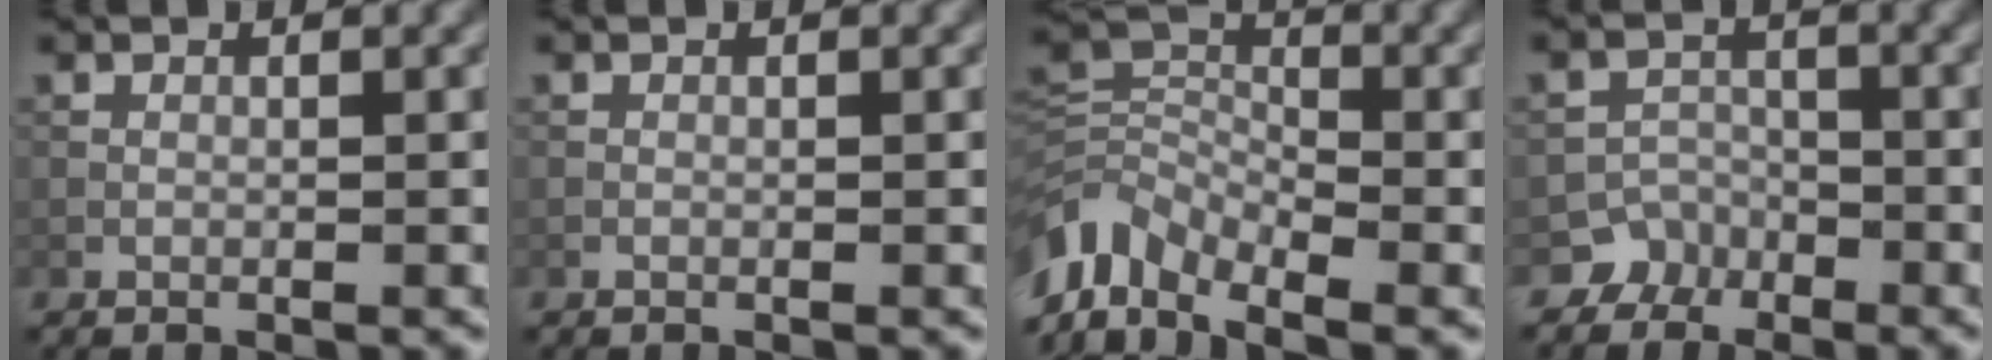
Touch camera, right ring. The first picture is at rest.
{"total": 0.0}
{"total": 6.8, "force": [-4.6, 3.7, 3.4], "torque": [-0.069, -0.002, -0.106]}
{"total": 3.7, "force": [-2.7, 2.5, -0.3], "torque": [0.042, 0.008, -0.046]}